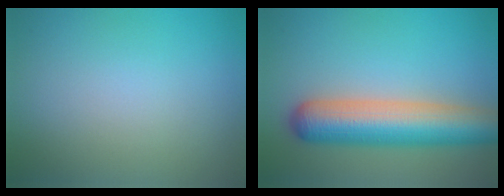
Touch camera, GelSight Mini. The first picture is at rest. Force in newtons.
{"total": 8.4, "press": 8.4, "slide": 0.4}